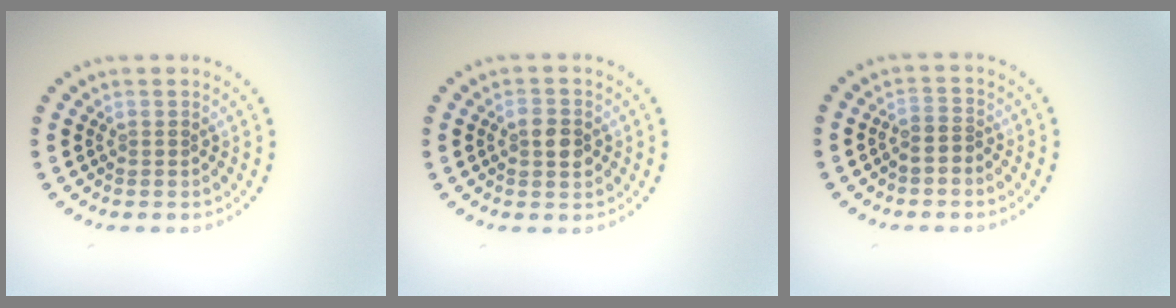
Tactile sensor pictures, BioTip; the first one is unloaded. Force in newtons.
{"total": 2.6, "press": 2.6, "slide": 0.1}
{"total": 1.6, "press": 1.4, "slide": 0.7}